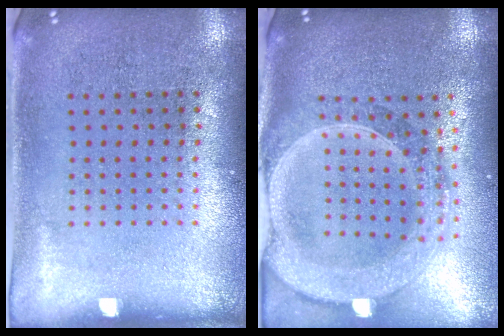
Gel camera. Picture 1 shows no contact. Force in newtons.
{"total": 2.9, "press": 2.5, "slide": 1.5}